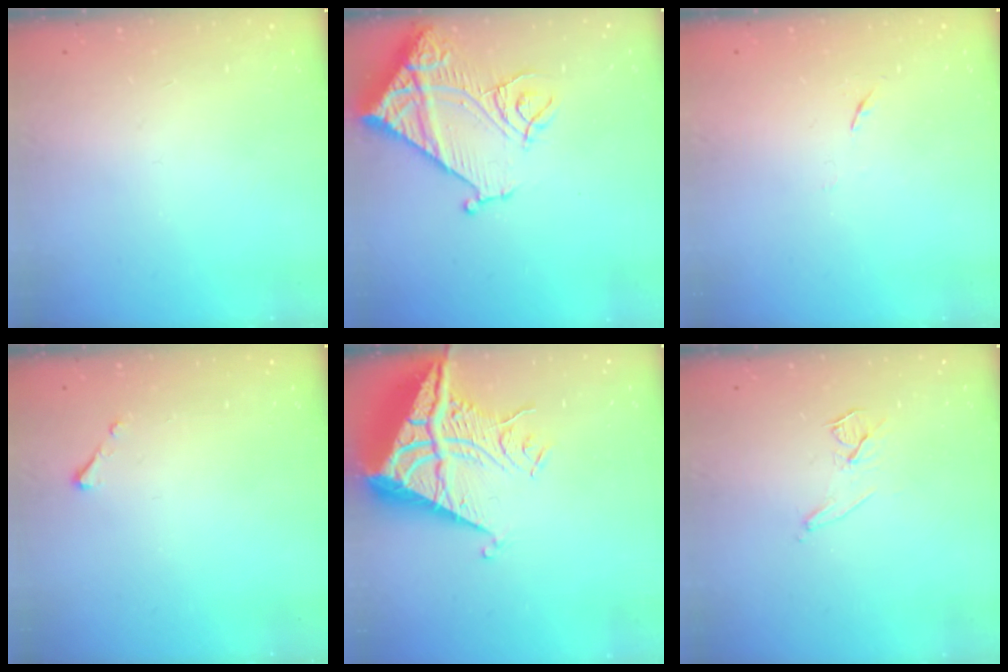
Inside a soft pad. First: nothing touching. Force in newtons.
{"total": 16.9, "press": 16.9, "slide": 1.6}
{"total": 3.5, "press": 3.4, "slide": 0.6}
{"total": 2.5, "press": 2.5, "slide": 0.3}
{"total": 13.3, "press": 13.2, "slide": 1.4}
{"total": 7.4, "press": 6.8, "slide": 3.1}